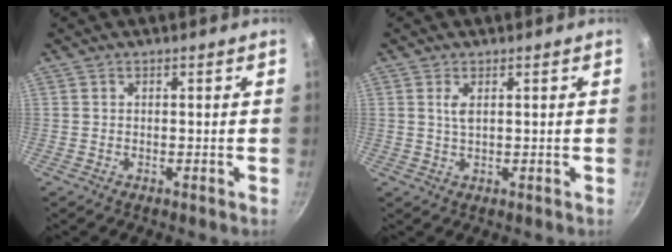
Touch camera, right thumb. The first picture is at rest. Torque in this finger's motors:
{"motor_torque": [0.52, 0.18, 0.48, -0.32, 0.01]}